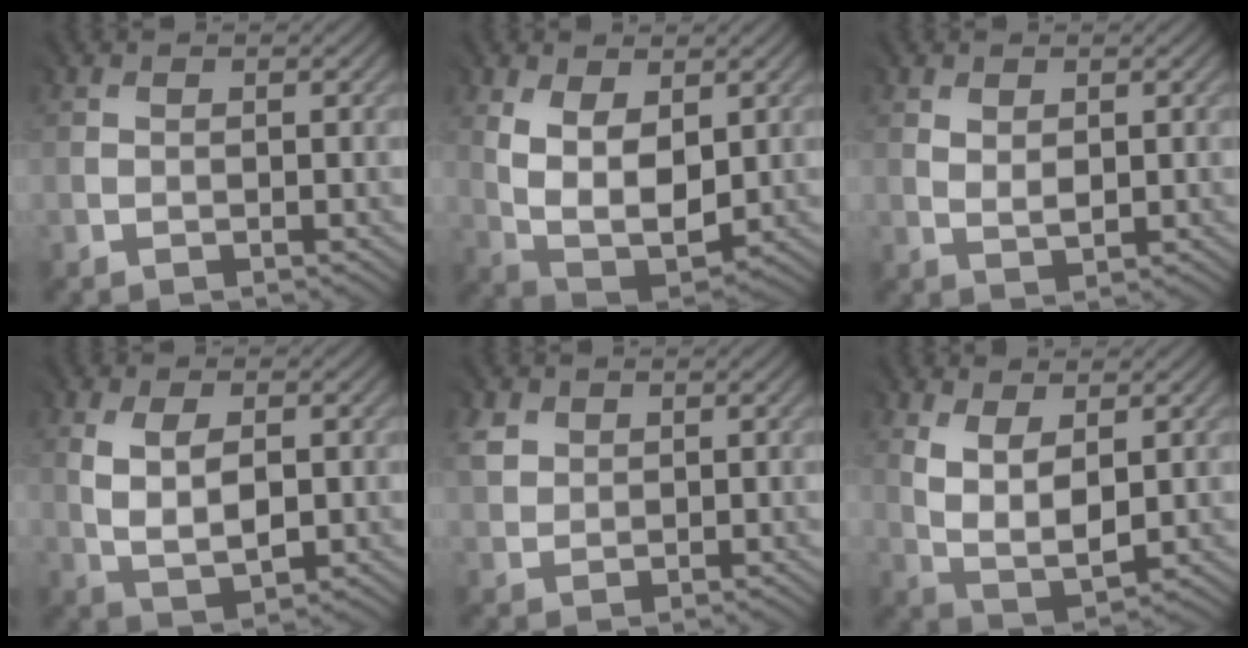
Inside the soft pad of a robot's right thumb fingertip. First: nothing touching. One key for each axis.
{"total": 8.0, "fx": 2.4, "fy": 4.5, "fz": 6.2, "tx": -0.146, "ty": -0.010, "tz": 0.051}
{"total": 2.1, "fx": 1.0, "fy": 1.2, "fz": 1.5, "tx": -0.030, "ty": -0.004, "tz": 0.022}
{"total": 4.9, "fx": 0.9, "fy": 2.5, "fz": 4.1, "tx": -0.082, "ty": -0.004, "tz": 0.023}
{"total": 2.2, "fx": 1.3, "fy": 1.8, "fz": 0.1, "tx": -0.012, "ty": 0.001, "tz": 0.028}
{"total": 5.7, "fx": 2.1, "fy": 2.6, "fz": 4.6, "tx": -0.102, "ty": -0.006, "tz": 0.043}